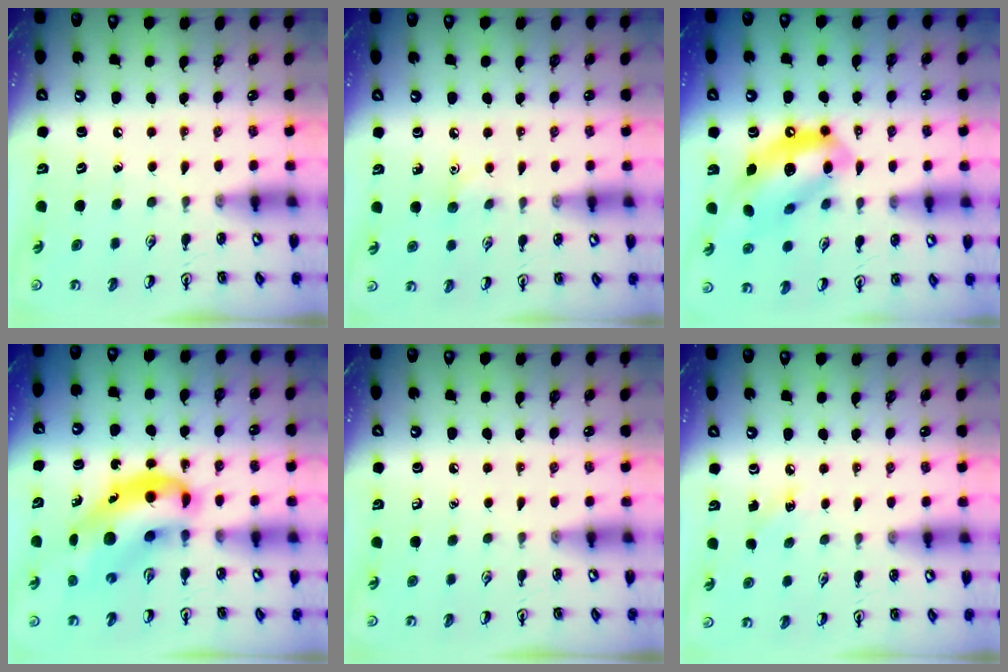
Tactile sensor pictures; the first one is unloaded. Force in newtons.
{"total": 4.8, "press": 4.6, "slide": 1.6}
{"total": 14.2, "press": 13.5, "slide": 4.3}
{"total": 10.6, "press": 10.1, "slide": 3.1}
{"total": 0.0}
{"total": 4.7, "press": 4.4, "slide": 1.6}